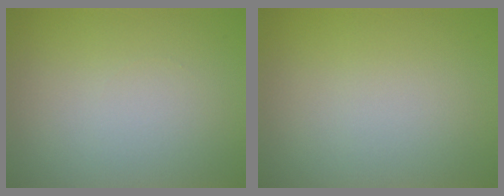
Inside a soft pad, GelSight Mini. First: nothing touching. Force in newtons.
{"total": 0.0}